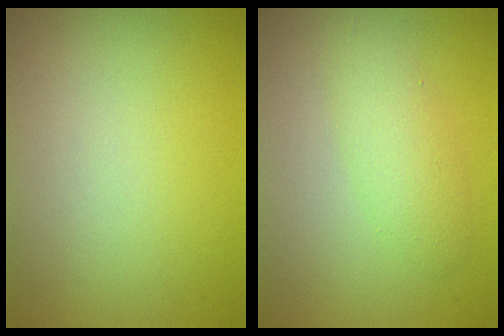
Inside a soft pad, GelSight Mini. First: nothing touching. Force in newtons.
{"total": 2.4, "press": 2.4, "slide": 0.1}